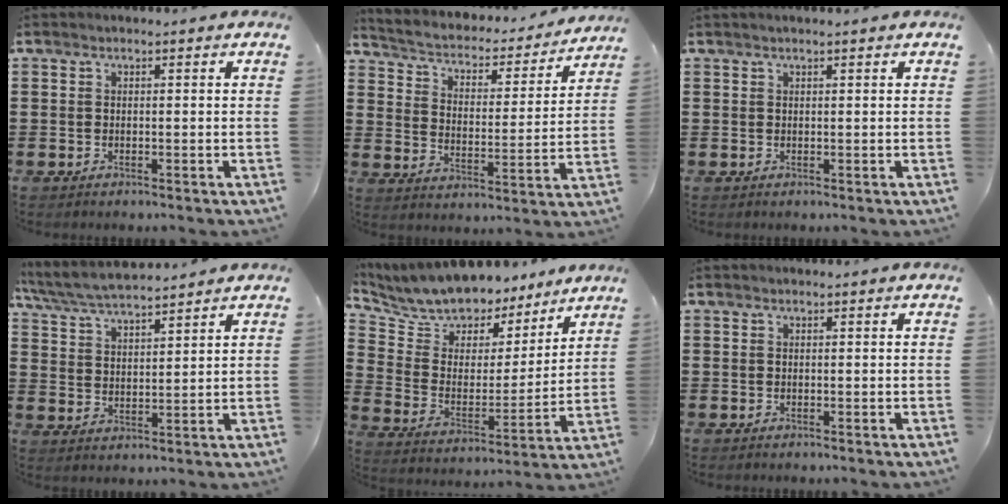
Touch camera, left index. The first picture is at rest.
{"total": 2.6, "force": [2.3, 1.0, 0.7], "torque": [-0.032, -0.025, 0.028]}
{"total": 0.5, "force": [0.4, 0.0, 0.3], "torque": [-0.007, -0.001, 0.009]}
{"total": 5.7, "force": [5.4, 0.6, 1.7], "torque": [-0.055, -0.022, 0.095]}
{"total": 8.4, "force": [8.0, 2.6, 0.5], "torque": [-0.066, -0.061, 0.146]}
{"total": 0.0}